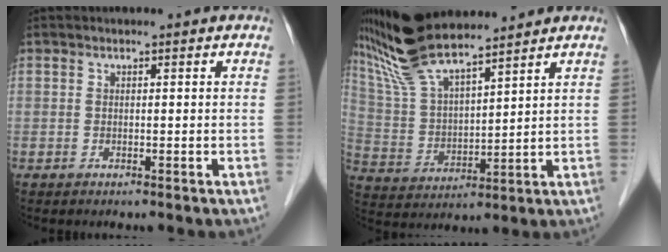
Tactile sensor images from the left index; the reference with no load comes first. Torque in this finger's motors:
{"motor_torque": [0.10, -0.25, -0.07, -0.04]}